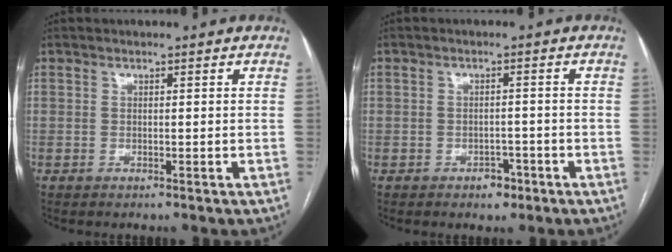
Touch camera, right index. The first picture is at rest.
{"total": 2.6, "force": [-1.5, 1.8, 1.1], "torque": [-0.006, 0.009, -0.014]}